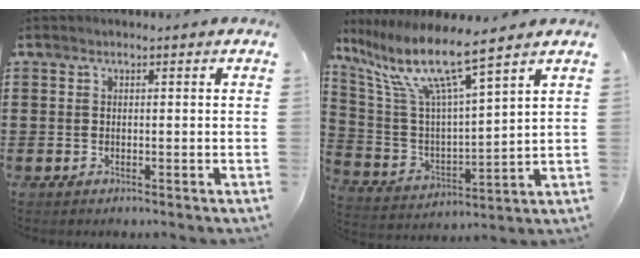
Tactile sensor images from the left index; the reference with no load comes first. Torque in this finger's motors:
{"motor_torque": [1.49, -0.64, 0.47, 0.21]}